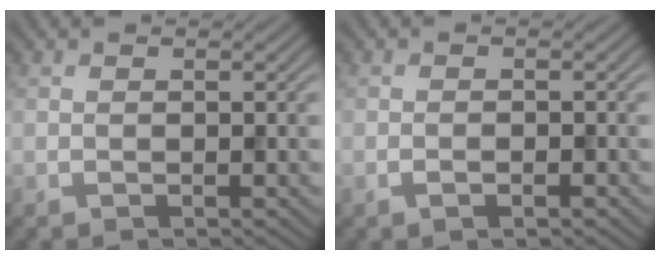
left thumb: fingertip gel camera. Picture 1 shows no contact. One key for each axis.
{"total": 1.0, "fx": -0.8, "fy": 0.2, "fz": 0.5, "tx": -0.013, "ty": 0.001, "tz": -0.013}